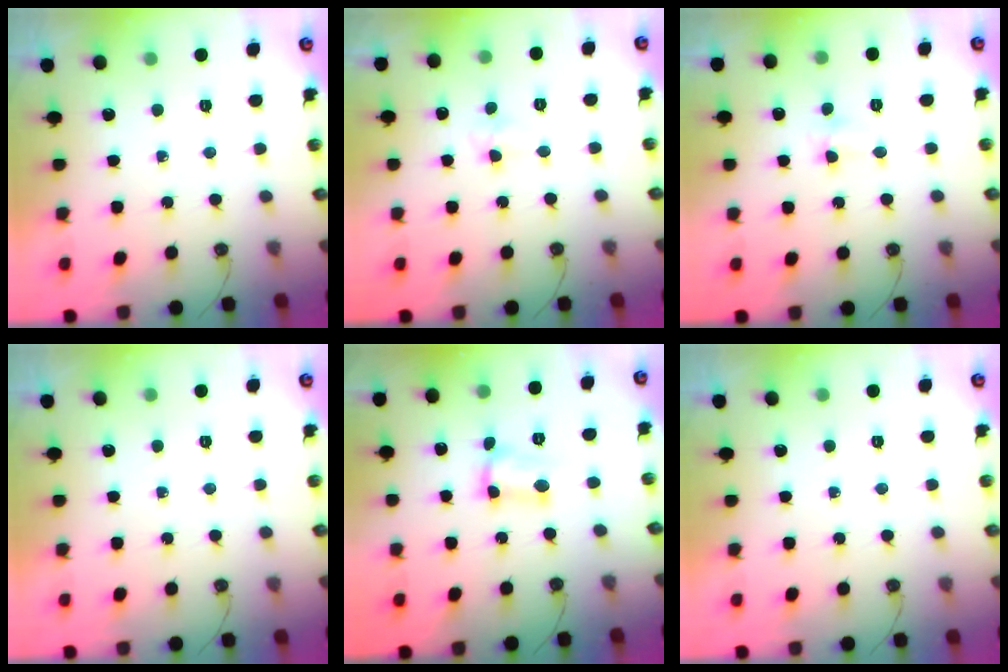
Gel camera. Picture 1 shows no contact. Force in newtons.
{"total": 2.8, "press": 2.6, "slide": 1.0}
{"total": 4.5, "press": 4.5, "slide": 0.6}
{"total": 0.0}
{"total": 4.1, "press": 3.8, "slide": 1.6}
{"total": 0.0}